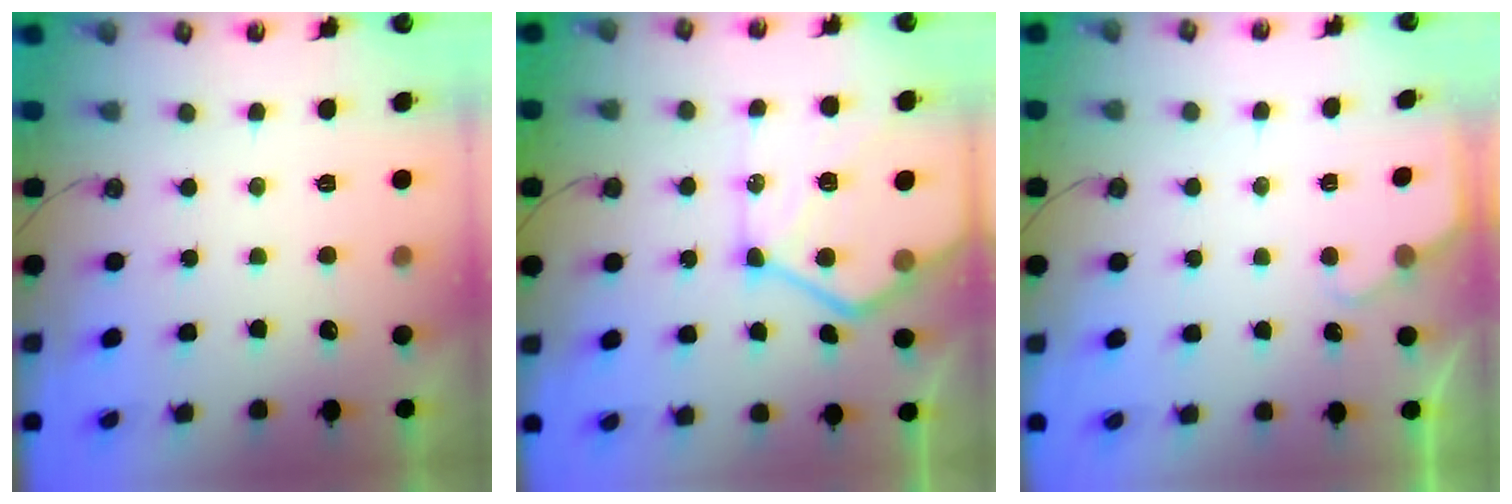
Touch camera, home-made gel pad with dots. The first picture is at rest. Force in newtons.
{"total": 18.1, "press": 18.0, "slide": 2.1}
{"total": 1.7, "press": 1.7, "slide": 0.3}